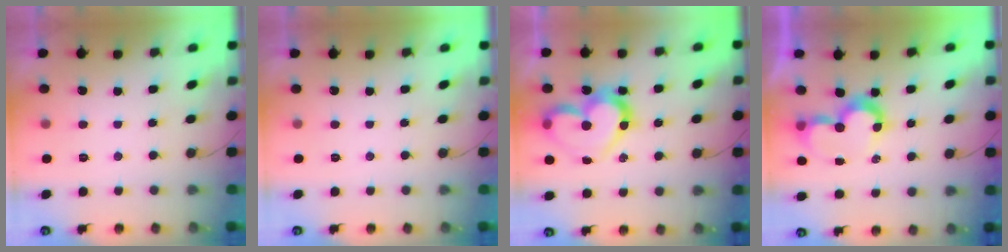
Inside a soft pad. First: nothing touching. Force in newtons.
{"total": 1.8, "press": 1.8, "slide": 0.0}
{"total": 16.6, "press": 16.4, "slide": 2.1}
{"total": 7.6, "press": 7.6, "slide": 0.6}